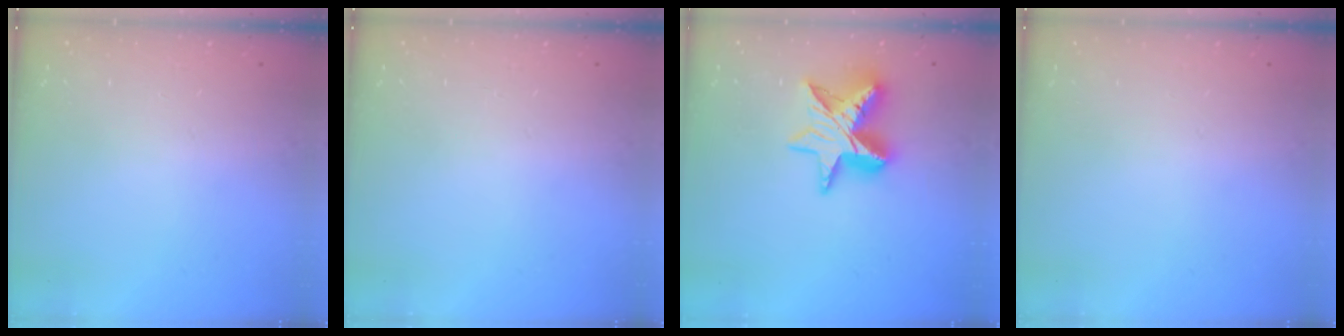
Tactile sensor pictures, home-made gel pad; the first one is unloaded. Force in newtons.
{"total": 0.0}
{"total": 12.5, "press": 12.4, "slide": 1.1}
{"total": 0.0}